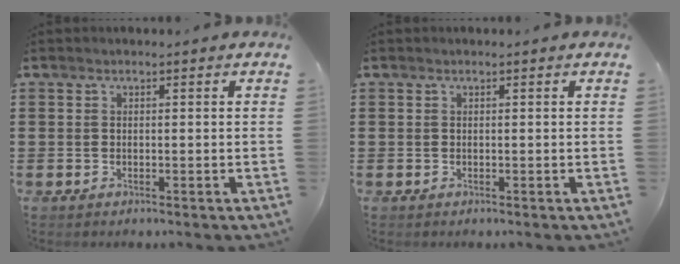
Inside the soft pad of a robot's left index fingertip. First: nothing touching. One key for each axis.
{"total": 0.0}